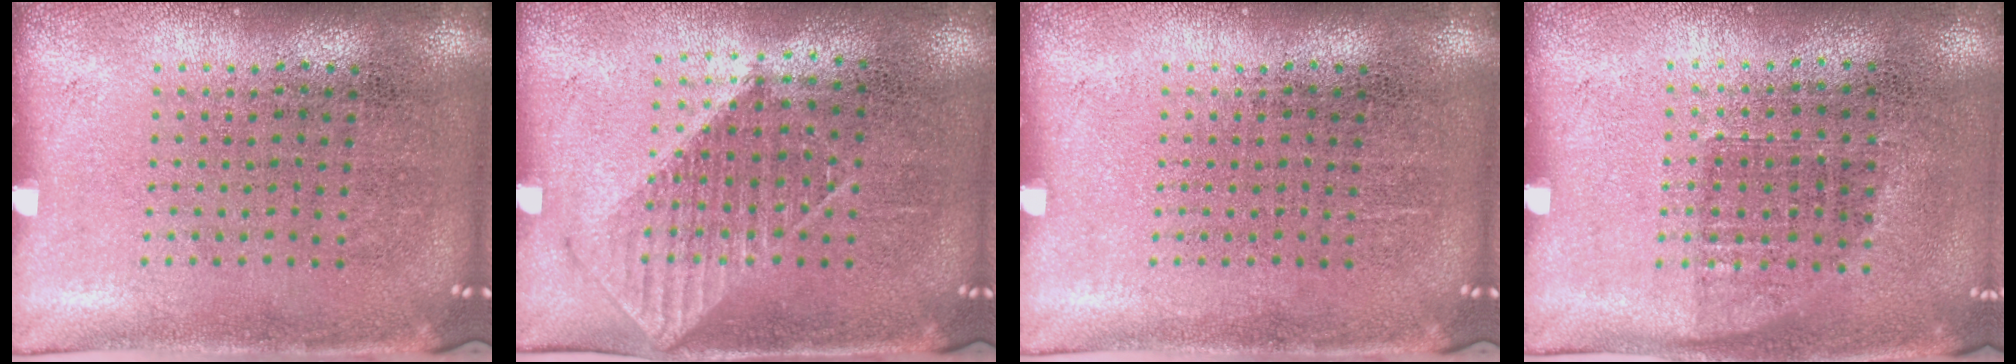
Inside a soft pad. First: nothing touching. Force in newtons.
{"total": 1.1, "press": 1.0, "slide": 0.4}
{"total": 0.0}
{"total": 0.7, "press": 0.7, "slide": 0.3}